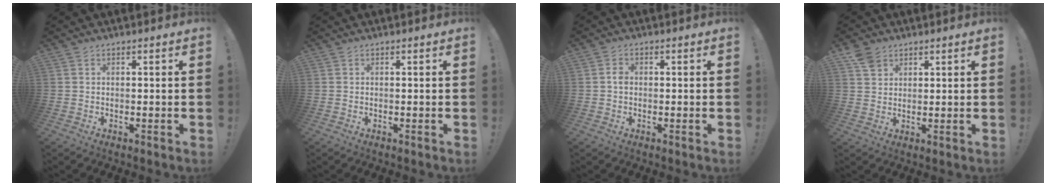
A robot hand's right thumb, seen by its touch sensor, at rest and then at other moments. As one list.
[{"total": 0.0}, {"total": 1.8, "force": [-0.4, 1.4, 1.2], "torque": [-0.020, 0.006, -0.008]}, {"total": 4.9, "force": [3.2, 3.2, 1.9], "torque": [-0.027, -0.013, 0.061]}]